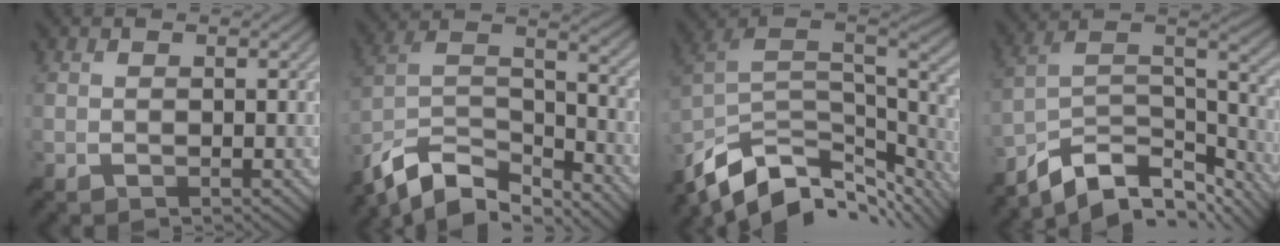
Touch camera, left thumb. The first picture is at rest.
{"total": 12.6, "force": [-9.8, 4.8, 6.3], "torque": [-0.147, 0.001, -0.183]}
{"total": 13.1, "force": [-8.1, 6.3, 8.1], "torque": [-0.206, -0.018, -0.132]}
{"total": 12.9, "force": [-9.0, 6.1, 6.8], "torque": [-0.158, -0.008, -0.148]}